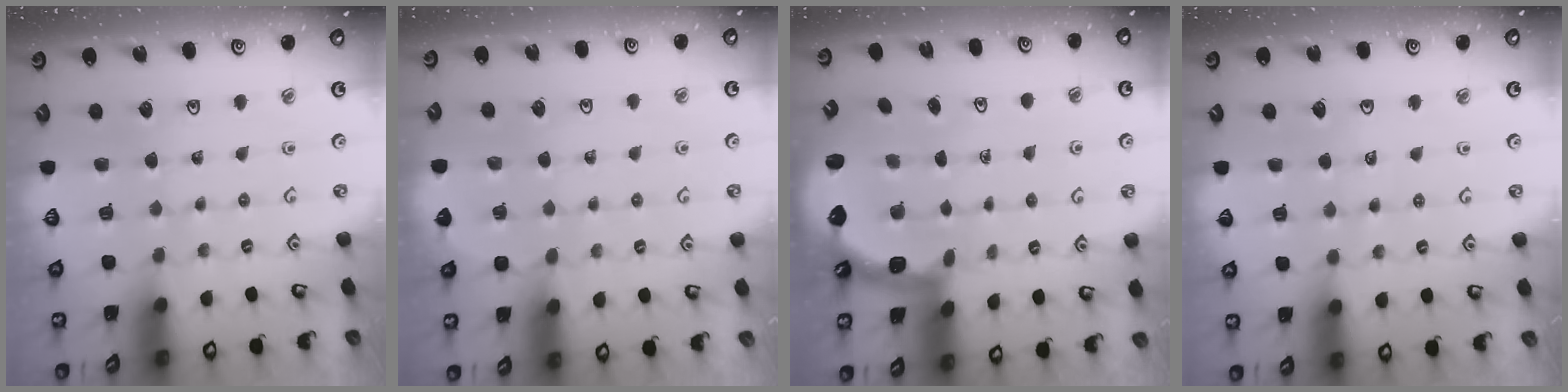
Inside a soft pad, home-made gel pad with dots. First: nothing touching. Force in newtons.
{"total": 2.1, "press": 2.1, "slide": 0.2}
{"total": 2.6, "press": 2.4, "slide": 1.1}
{"total": 3.2, "press": 3.1, "slide": 0.4}